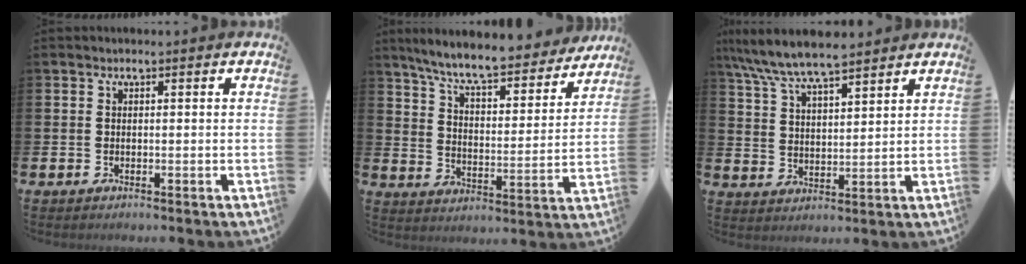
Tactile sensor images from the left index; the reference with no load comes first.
{"total": 8.7, "force": [8.0, 1.1, 3.2], "torque": [-0.092, -0.055, 0.136]}
{"total": 7.6, "force": [7.0, 1.1, 2.6], "torque": [-0.080, -0.028, 0.128]}